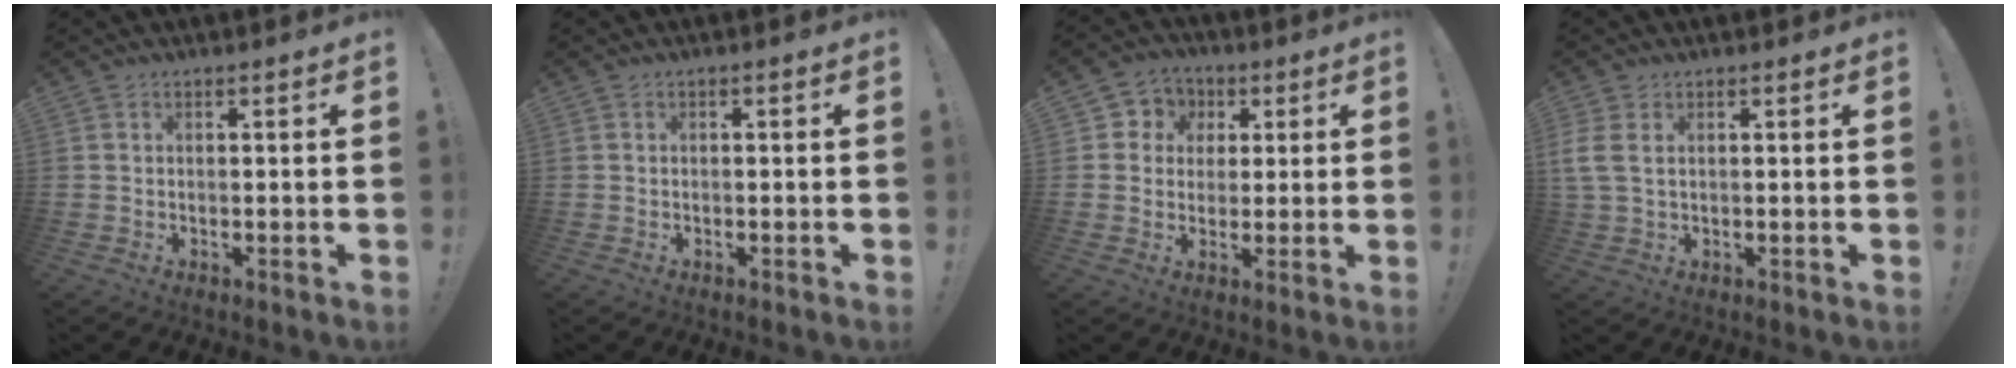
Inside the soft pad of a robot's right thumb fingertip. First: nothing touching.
{"total": 0.0}
{"total": 6.8, "force": [0.5, 6.7, 1.4], "torque": [-0.020, 0.005, 0.016]}
{"total": 4.4, "force": [1.5, 2.5, 3.3], "torque": [-0.082, 0.000, 0.031]}